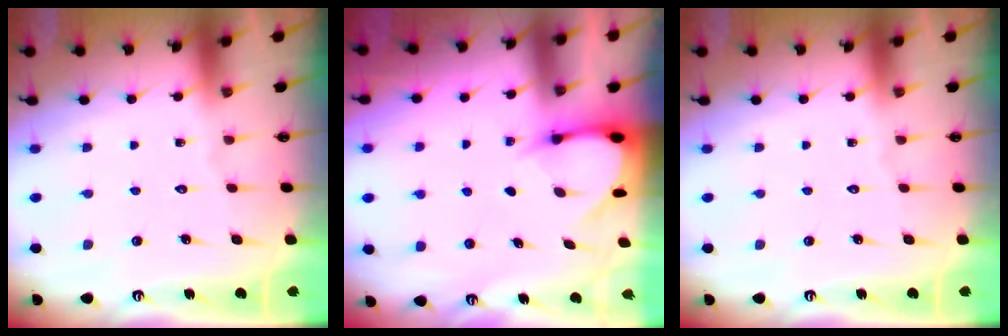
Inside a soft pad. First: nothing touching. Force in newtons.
{"total": 3.5, "press": 3.5, "slide": 0.3}
{"total": 0.0}